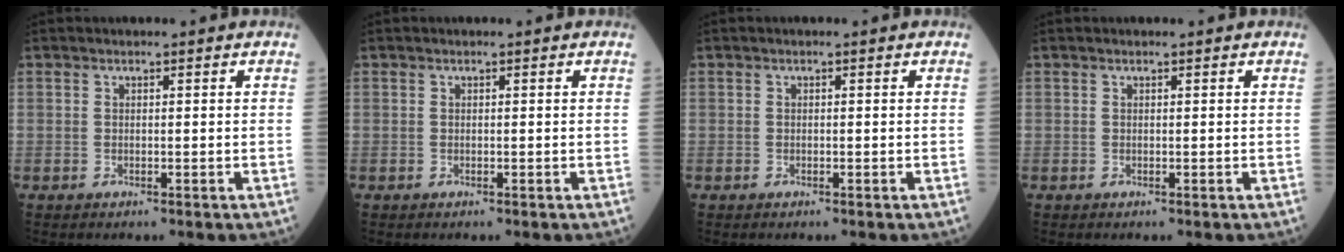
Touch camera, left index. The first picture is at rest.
{"total": 0.0}
{"total": 0.0}
{"total": 0.0}